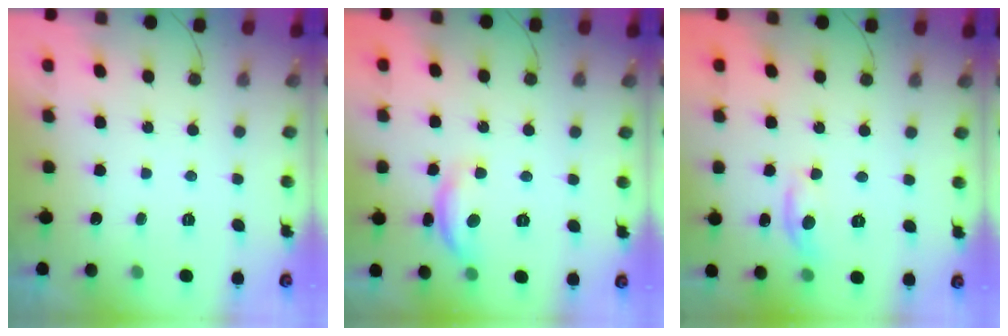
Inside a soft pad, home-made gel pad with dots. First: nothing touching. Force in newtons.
{"total": 10.5, "press": 10.5, "slide": 0.5}
{"total": 6.3, "press": 6.3, "slide": 0.4}